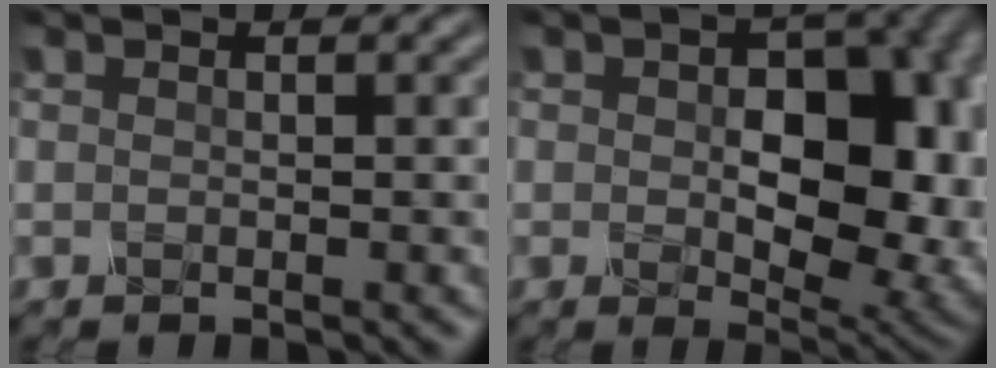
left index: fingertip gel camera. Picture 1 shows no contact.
{"total": 10.9, "force": [-0.2, 6.5, 8.8], "torque": [-0.118, -0.014, 0.008]}